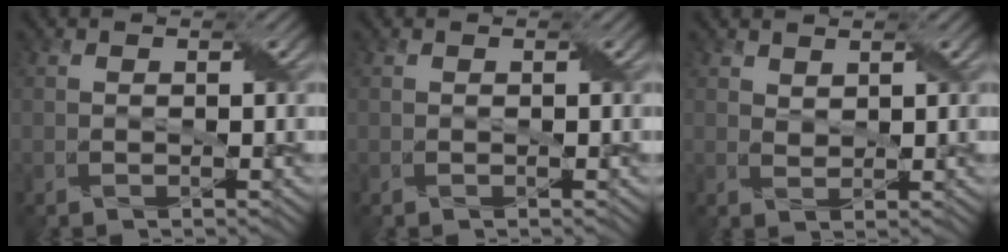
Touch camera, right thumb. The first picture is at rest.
{"total": 0.0}
{"total": 1.2, "force": [1.1, 0.4, -0.1], "torque": [-0.005, -0.002, 0.027]}